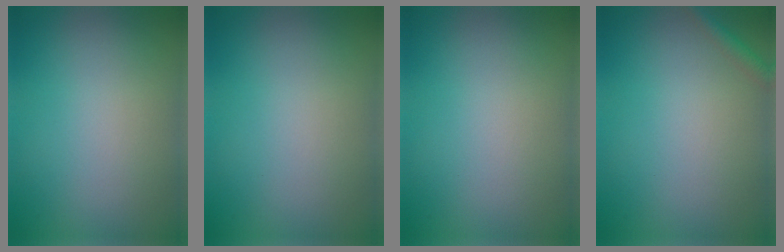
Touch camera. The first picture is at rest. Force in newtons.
{"total": 0.0}
{"total": 0.0}
{"total": 1.2, "press": 1.2, "slide": 0.1}